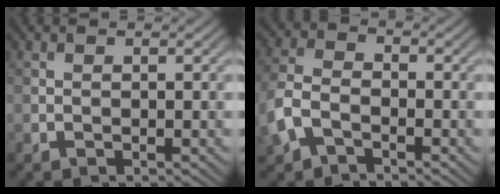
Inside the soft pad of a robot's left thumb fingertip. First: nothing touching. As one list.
[{"total": 5.9, "force": [-2.6, 3.6, 3.9], "torque": [-0.105, -0.002, -0.067]}]